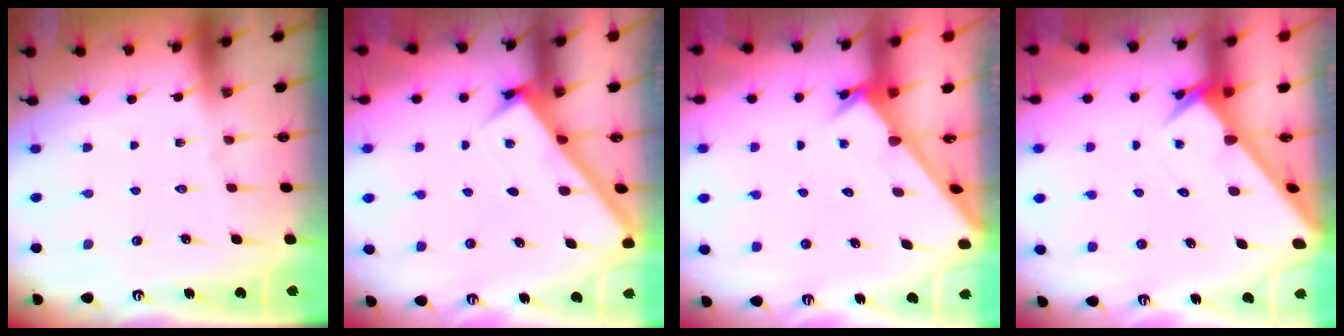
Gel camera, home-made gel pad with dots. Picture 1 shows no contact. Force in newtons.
{"total": 3.1, "press": 3.1, "slide": 0.2}
{"total": 2.5, "press": 2.5, "slide": 0.2}
{"total": 2.7, "press": 2.7, "slide": 0.2}